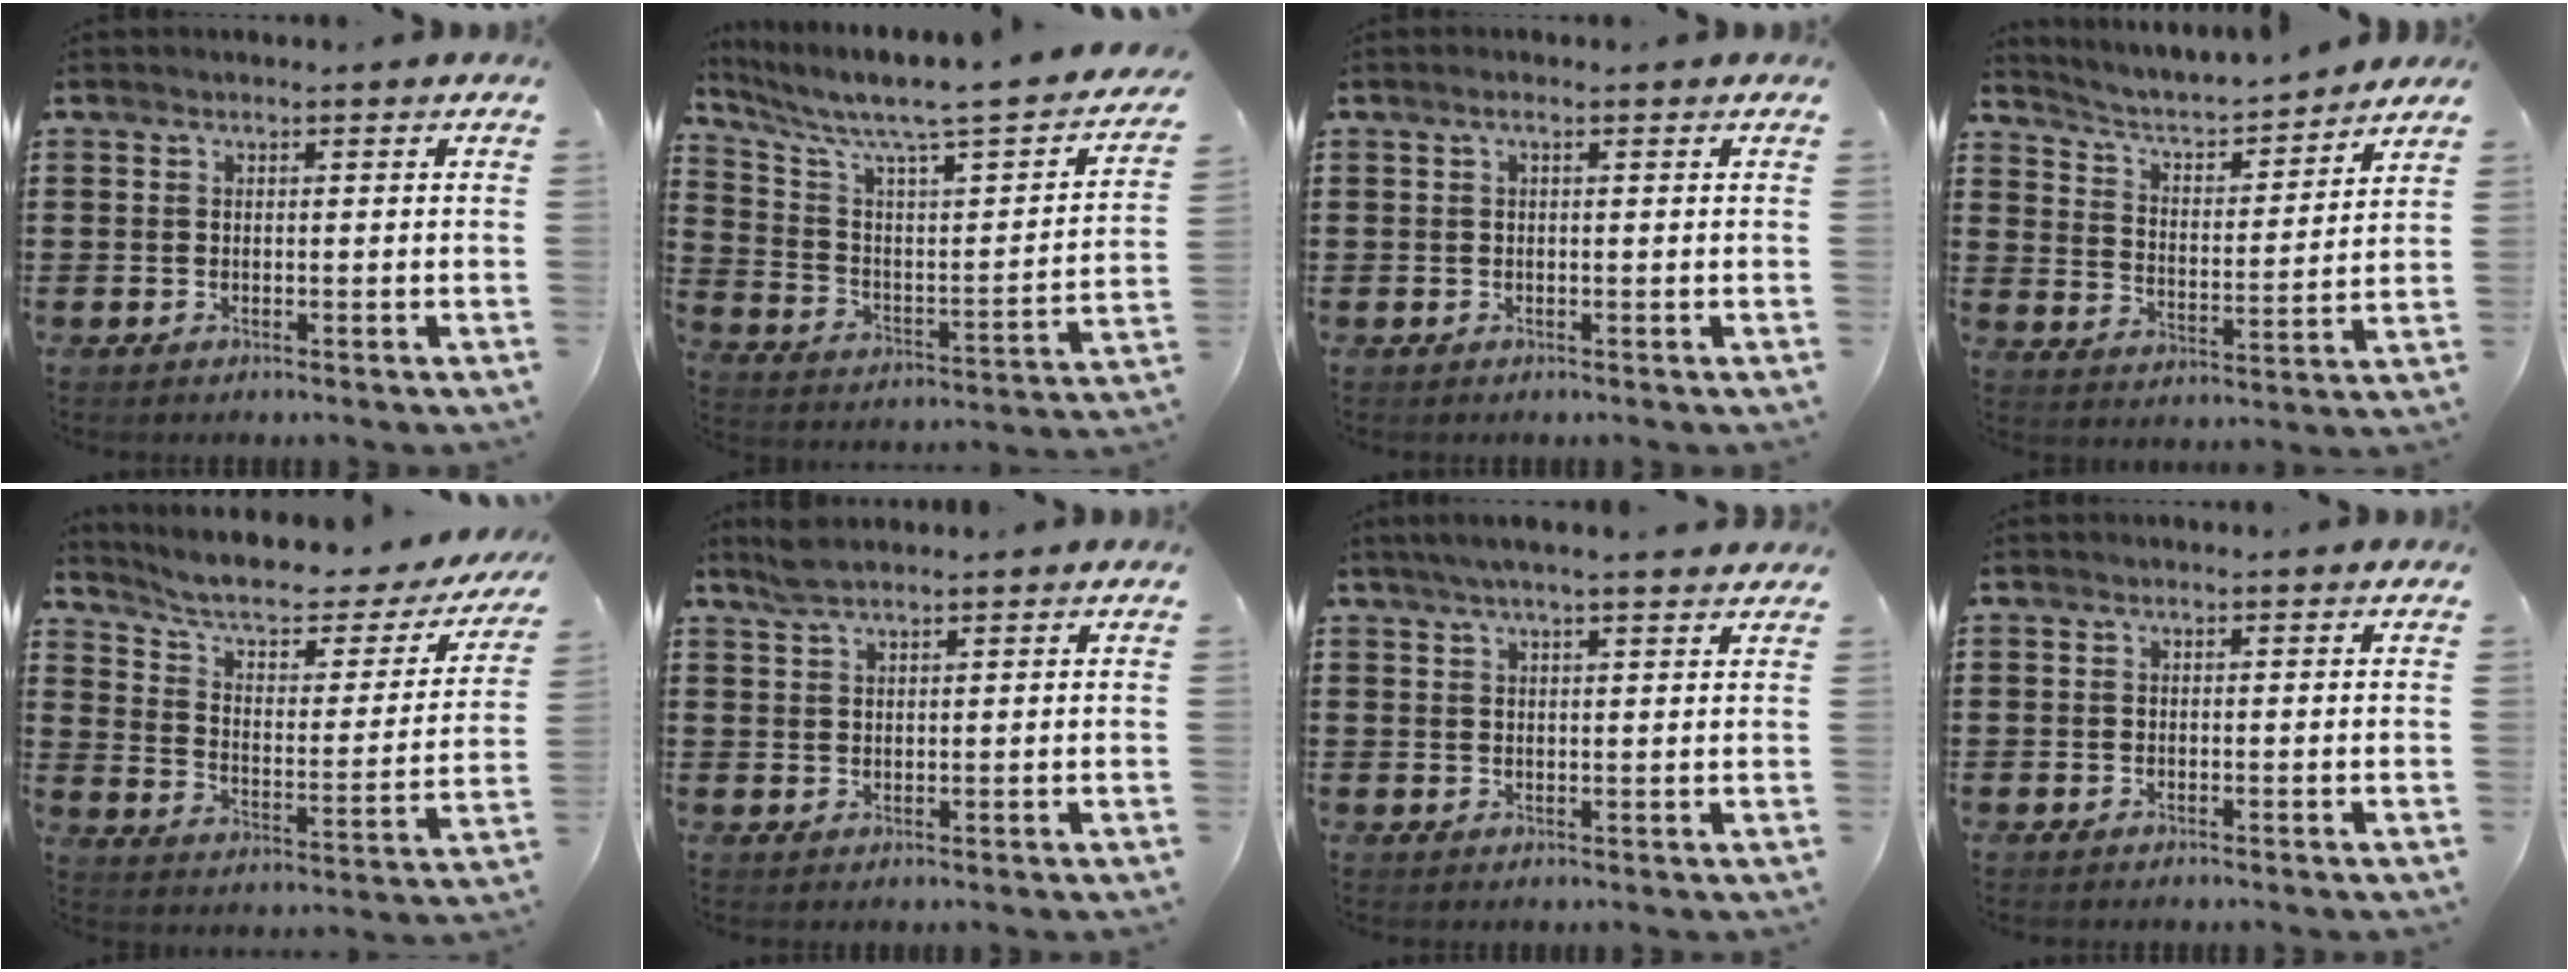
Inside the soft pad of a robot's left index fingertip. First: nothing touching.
{"total": 5.5, "force": [4.2, 0.6, 3.4], "torque": [-0.091, -0.046, 0.060]}
{"total": 0.8, "force": [0.1, 0.1, 0.8], "torque": [-0.016, -0.001, 0.002]}
{"total": 4.1, "force": [3.7, 0.9, 1.5], "torque": [-0.050, -0.028, 0.054]}
{"total": 7.3, "force": [5.8, 1.6, 4.2], "torque": [-0.097, -0.041, 0.096]}
{"total": 2.9, "force": [2.4, 0.7, 1.5], "torque": [-0.035, 0.004, 0.045]}
{"total": 3.1, "force": [2.6, 0.2, 1.8], "torque": [-0.039, 0.002, 0.046]}
{"total": 0.0}